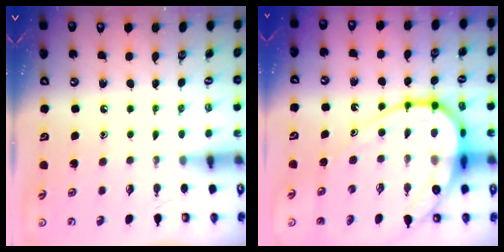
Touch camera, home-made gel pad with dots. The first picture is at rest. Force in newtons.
{"total": 20.5, "press": 20.4, "slide": 2.0}